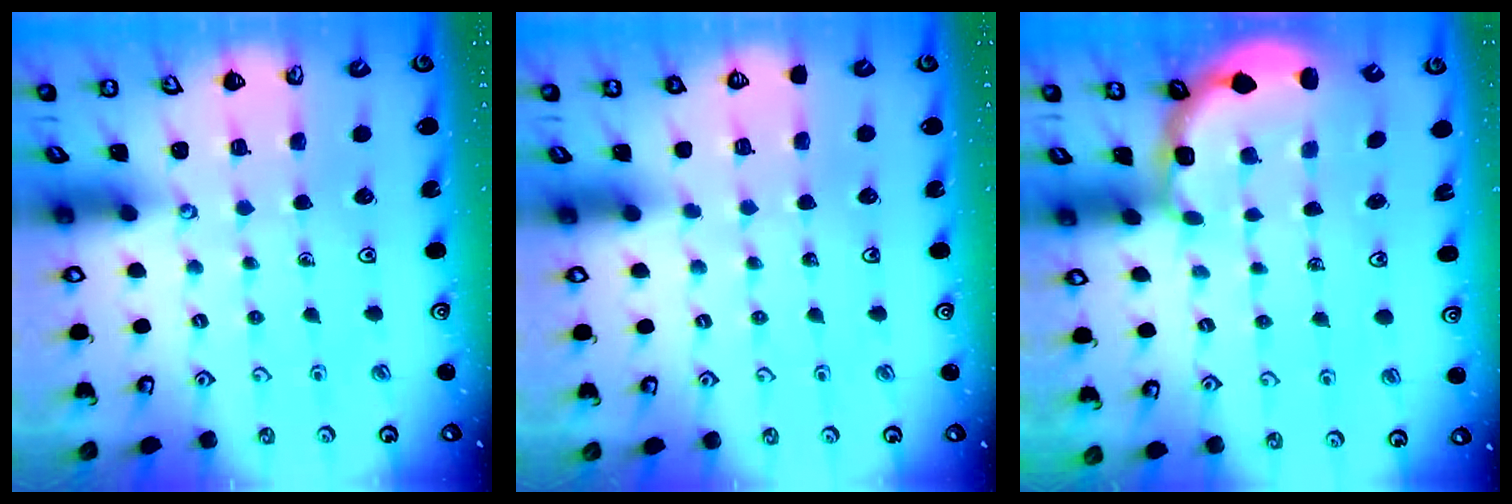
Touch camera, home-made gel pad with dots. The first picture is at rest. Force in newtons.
{"total": 0.0}
{"total": 3.0, "press": 2.0, "slide": 2.2}